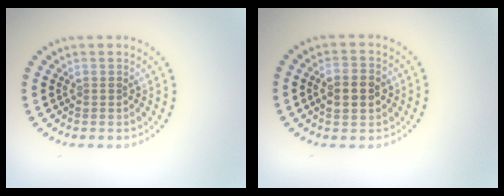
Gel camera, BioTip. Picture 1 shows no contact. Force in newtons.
{"total": 4.0, "press": 4.0, "slide": 0.2}